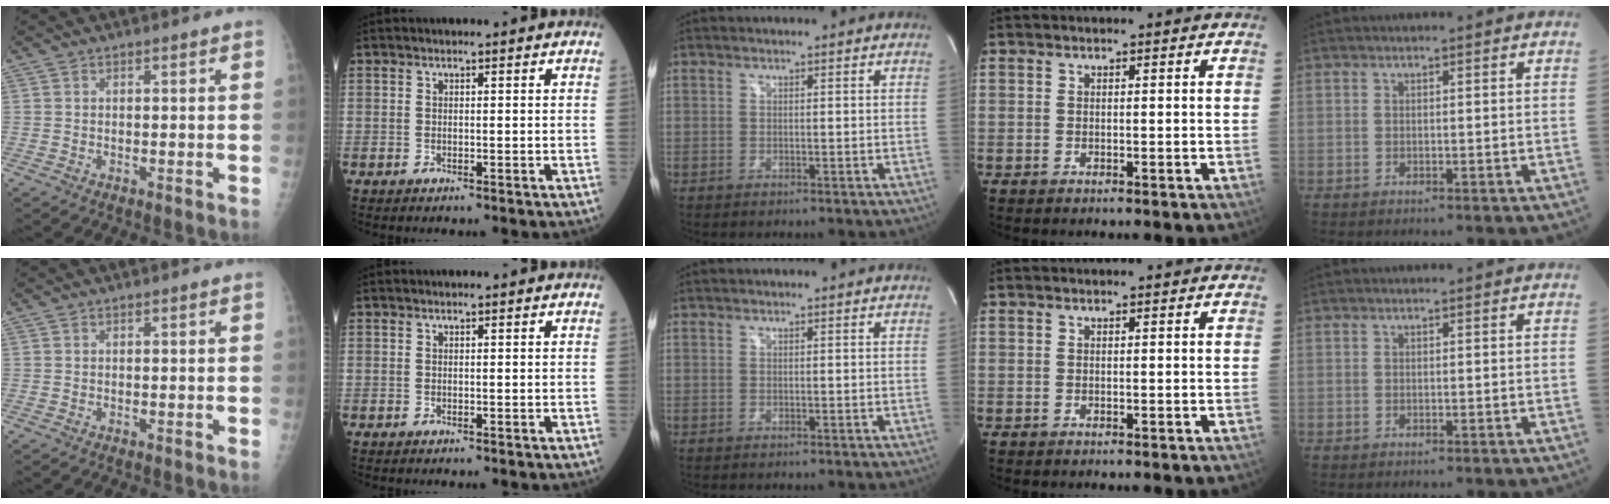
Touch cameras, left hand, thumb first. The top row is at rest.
{}